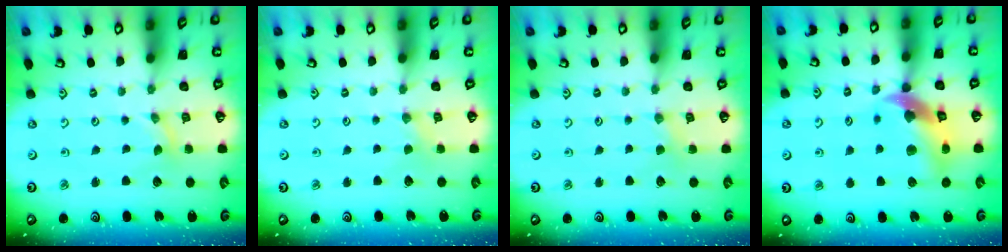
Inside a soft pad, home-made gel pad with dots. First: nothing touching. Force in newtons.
{"total": 0.0}
{"total": 1.8, "press": 1.7, "slide": 0.4}
{"total": 13.1, "press": 13.0, "slide": 1.9}